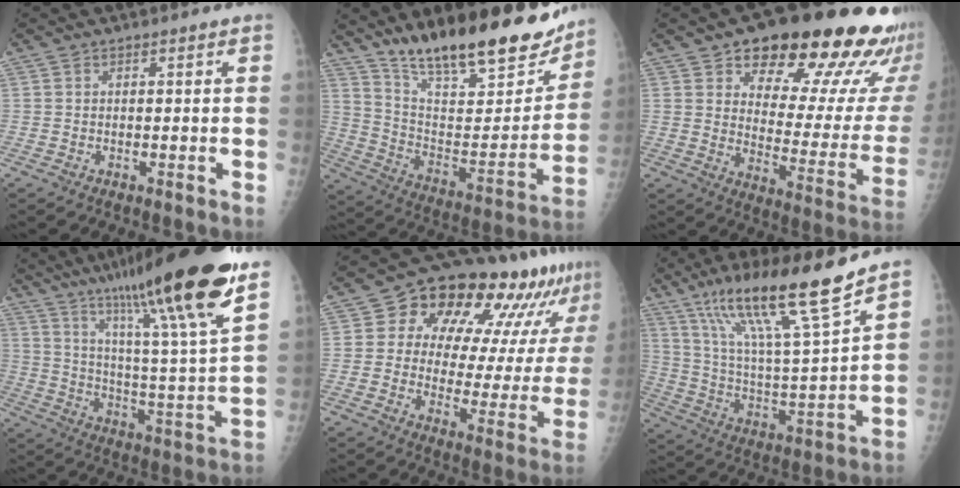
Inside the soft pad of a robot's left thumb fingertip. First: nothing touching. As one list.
[{"total": 27.3, "force": [20.5, 8.5, 15.9], "torque": [-0.207, -0.084, 0.317]}, {"total": 27.2, "force": [17.4, 10.4, 18.2], "torque": [-0.199, -0.074, 0.234]}, {"total": 27.1, "force": [18.2, 1.9, 19.9], "torque": [-0.308, -0.065, 0.294]}, {"total": 21.8, "force": [12.8, 10.6, 14.1], "torque": [-0.147, -0.027, 0.169]}, {"total": 19.8, "force": [13.6, 1.2, 14.2], "torque": [-0.228, -0.065, 0.245]}]